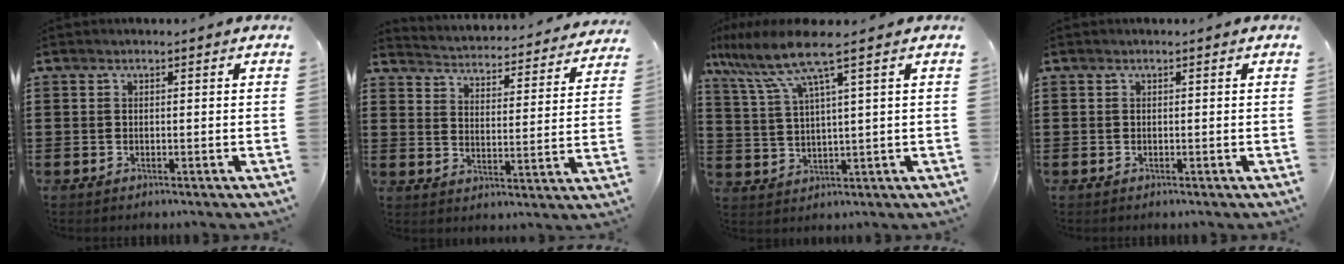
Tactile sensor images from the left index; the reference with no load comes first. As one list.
[{"total": 3.1, "force": [3.1, -0.2, -0.1], "torque": [-0.021, -0.035, 0.043]}, {"total": 8.1, "force": [4.9, 0.4, 6.5], "torque": [-0.156, -0.023, 0.078]}, {"total": 0.0}]